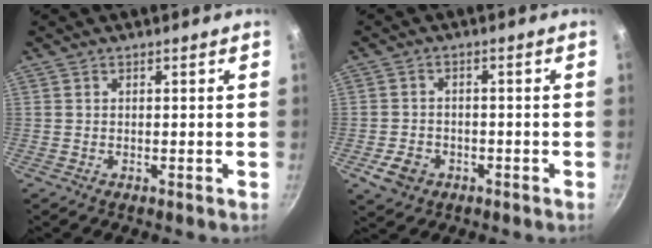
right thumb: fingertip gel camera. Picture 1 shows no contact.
{"total": 5.2, "force": [-2.3, 4.1, 2.4], "torque": [-0.041, 0.020, -0.033]}